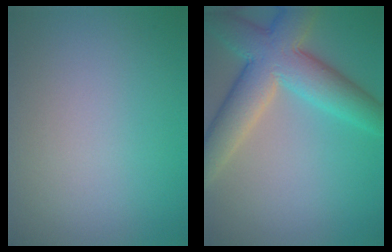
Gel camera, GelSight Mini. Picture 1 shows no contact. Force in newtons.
{"total": 8.6, "press": 8.6, "slide": 0.7}